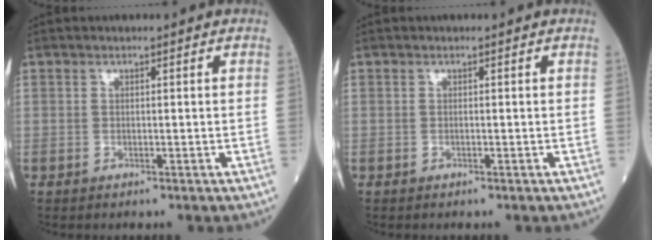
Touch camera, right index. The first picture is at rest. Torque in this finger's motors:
{"motor_torque": [0.01, 0.01, 0.00, -0.01]}